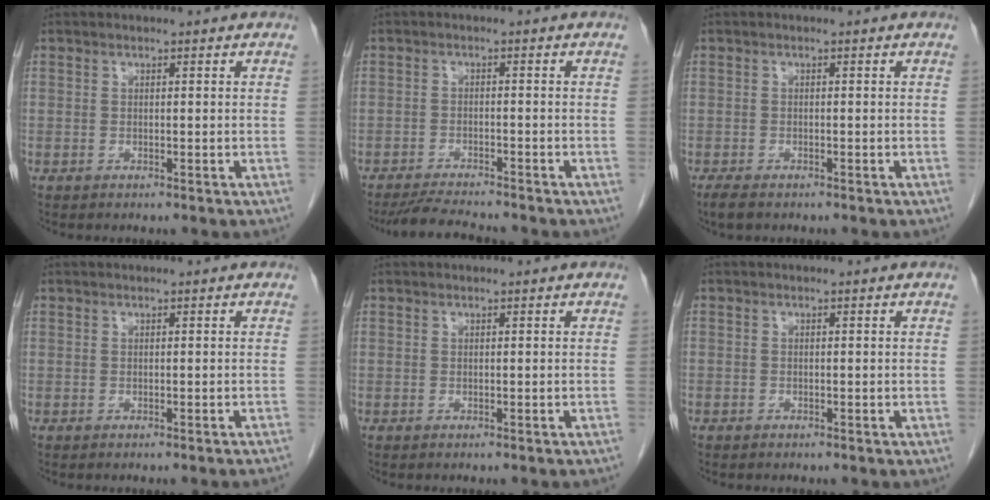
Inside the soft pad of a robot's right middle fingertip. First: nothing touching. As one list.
[{"total": 5.7, "force": [-5.3, 0.0, 1.9], "torque": [-0.037, -0.020, -0.091]}, {"total": 2.3, "force": [-1.8, 0.8, 1.3], "torque": [-0.031, -0.007, -0.026]}, {"total": 1.9, "force": [-1.7, -0.4, 0.8], "torque": [-0.011, 0.003, -0.021]}, {"total": 0.9, "force": [-0.8, -0.1, 0.5], "torque": [-0.004, 0.001, -0.009]}, {"total": 0.6, "force": [-0.5, 0.4, 0.1], "torque": [-0.006, 0.003, -0.009]}]